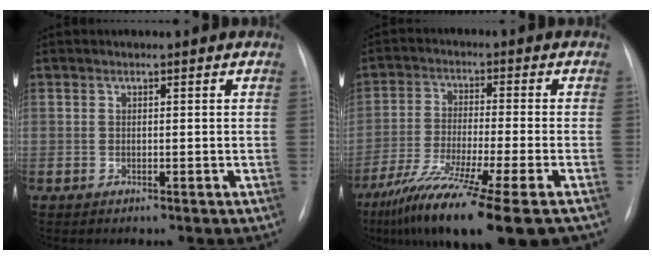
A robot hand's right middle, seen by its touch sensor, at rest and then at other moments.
{"total": 16.7, "force": [-11.1, 0.2, 12.4], "torque": [-0.214, -0.053, -0.190]}